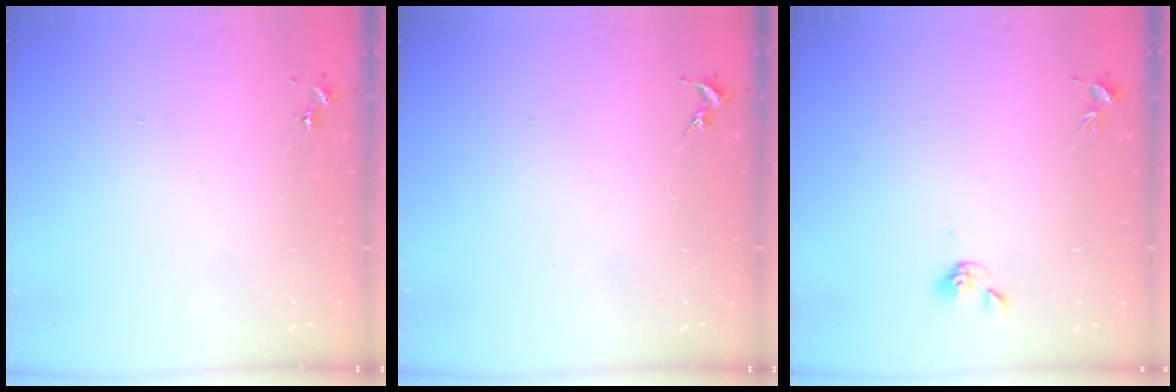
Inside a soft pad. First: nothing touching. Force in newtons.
{"total": 0.0}
{"total": 5.6, "press": 5.6, "slide": 1.0}